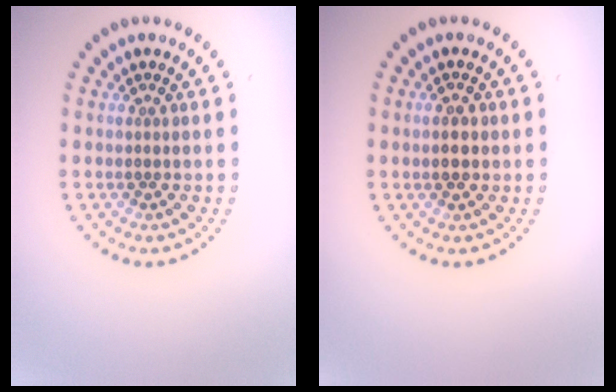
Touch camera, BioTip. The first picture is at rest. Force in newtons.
{"total": 2.1, "press": 2.1, "slide": 0.1}